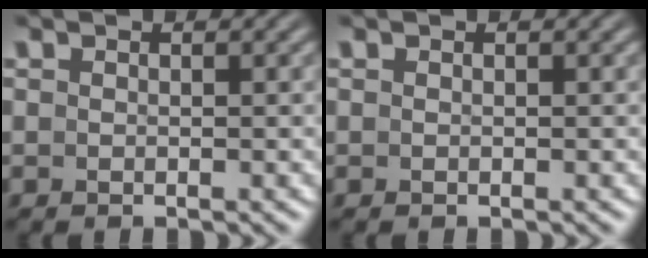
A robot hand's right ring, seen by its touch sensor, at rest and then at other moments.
{"total": 0.0}